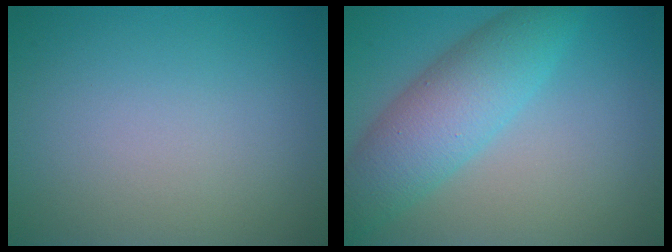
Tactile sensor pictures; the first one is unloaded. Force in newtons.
{"total": 6.4, "press": 6.4, "slide": 0.2}